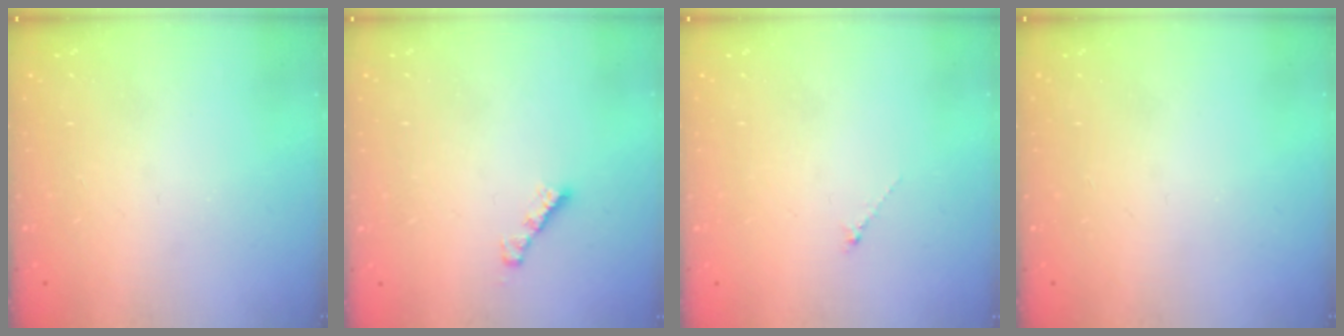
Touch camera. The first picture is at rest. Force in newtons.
{"total": 2.7, "press": 2.7, "slide": 0.3}
{"total": 0.6, "press": 0.5, "slide": 0.3}
{"total": 0.0}